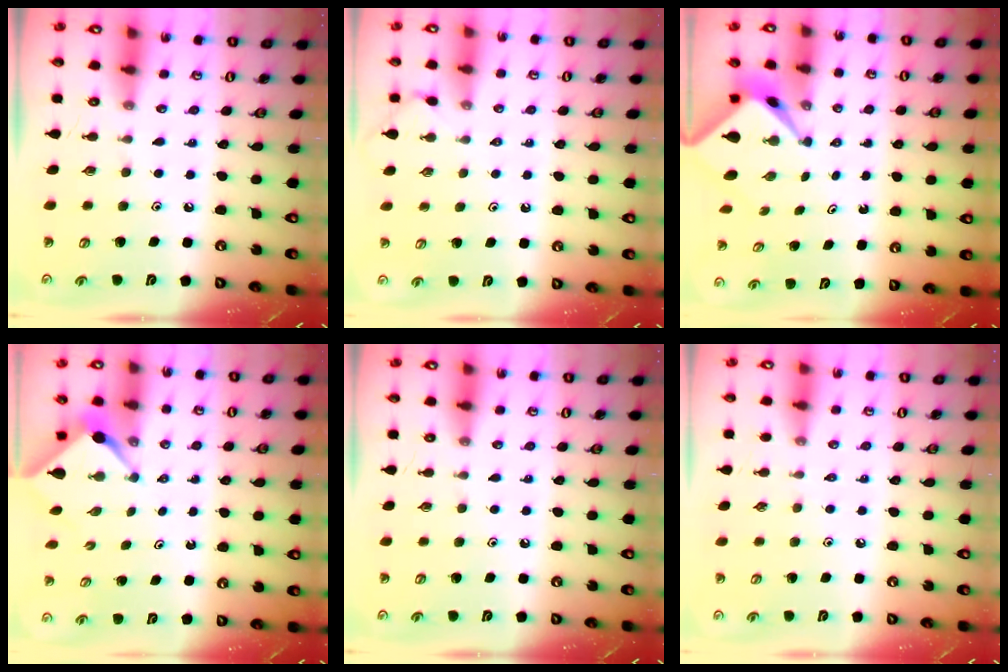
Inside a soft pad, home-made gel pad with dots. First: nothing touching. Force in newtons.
{"total": 2.1, "press": 2.1, "slide": 0.3}
{"total": 2.4, "press": 2.4, "slide": 0.1}
{"total": 2.5, "press": 2.5, "slide": 0.2}
{"total": 0.0}
{"total": 1.2, "press": 1.1, "slide": 0.3}